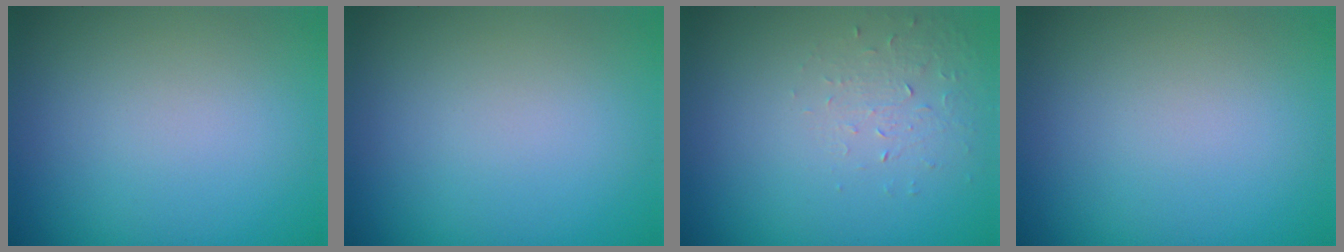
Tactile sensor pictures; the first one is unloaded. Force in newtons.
{"total": 0.0}
{"total": 1.3, "press": 0.6, "slide": 1.2}
{"total": 0.0}